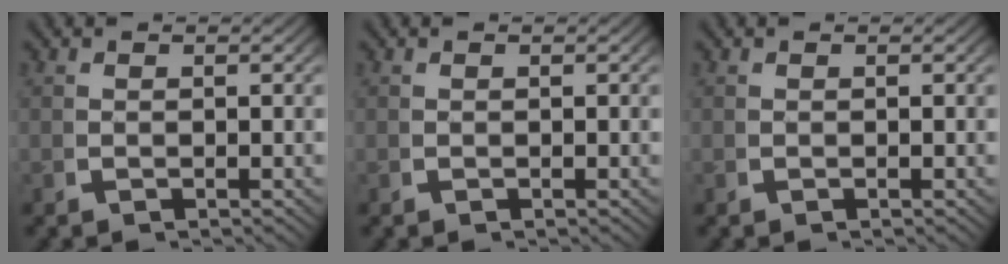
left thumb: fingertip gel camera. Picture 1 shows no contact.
{"total": 0.0}
{"total": 0.0}